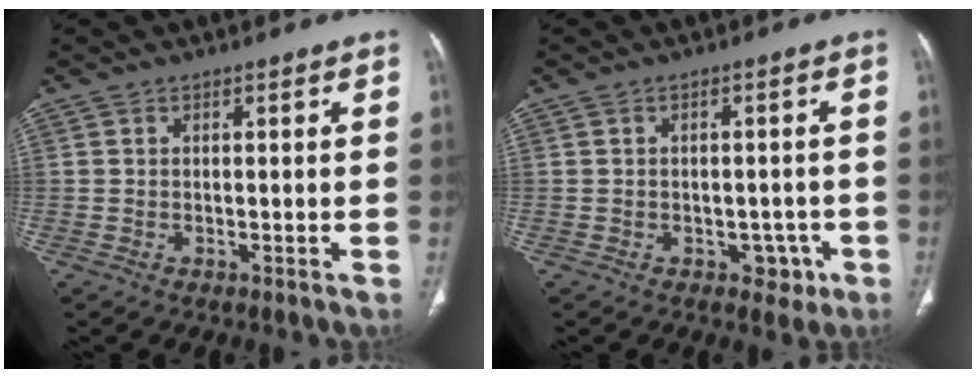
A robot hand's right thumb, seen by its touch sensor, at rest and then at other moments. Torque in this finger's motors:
{"motor_torque": [0.53, 0.48, -0.27, 0.10, 0.02]}